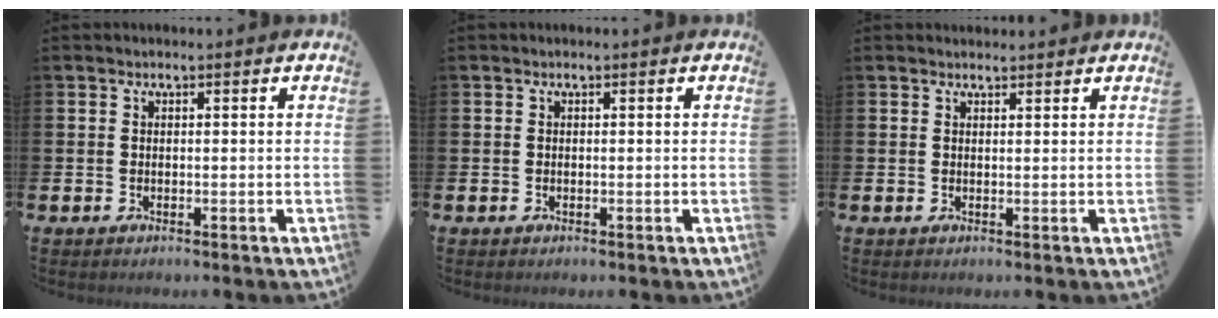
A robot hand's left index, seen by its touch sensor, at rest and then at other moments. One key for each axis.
{"total": 0.0}
{"total": 0.9, "fx": 0.9, "fy": 0.2, "fz": 0.1, "tx": 0.011, "ty": -0.004, "tz": 0.014}